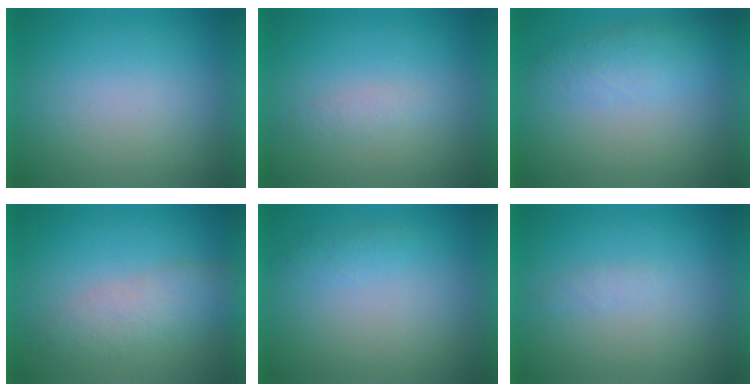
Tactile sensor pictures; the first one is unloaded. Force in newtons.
{"total": 1.3}
{"total": 3.0}
{"total": 2.9}
{"total": 2.1}
{"total": 1.2}